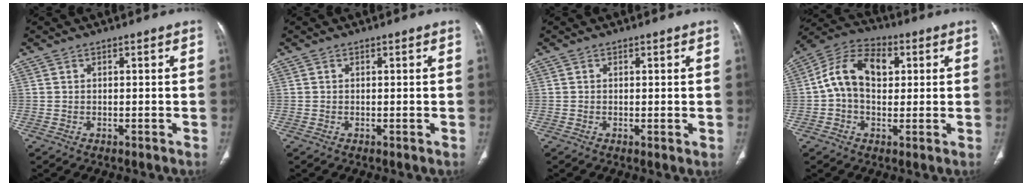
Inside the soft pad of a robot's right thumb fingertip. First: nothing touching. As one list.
[{"total": 0.0}, {"total": 0.8, "force": [0.0, 0.2, 0.7], "torque": [-0.017, -0.005, -0.001]}, {"total": 12.2, "force": [1.9, 8.2, 8.9], "torque": [-0.143, 0.025, 0.025]}]